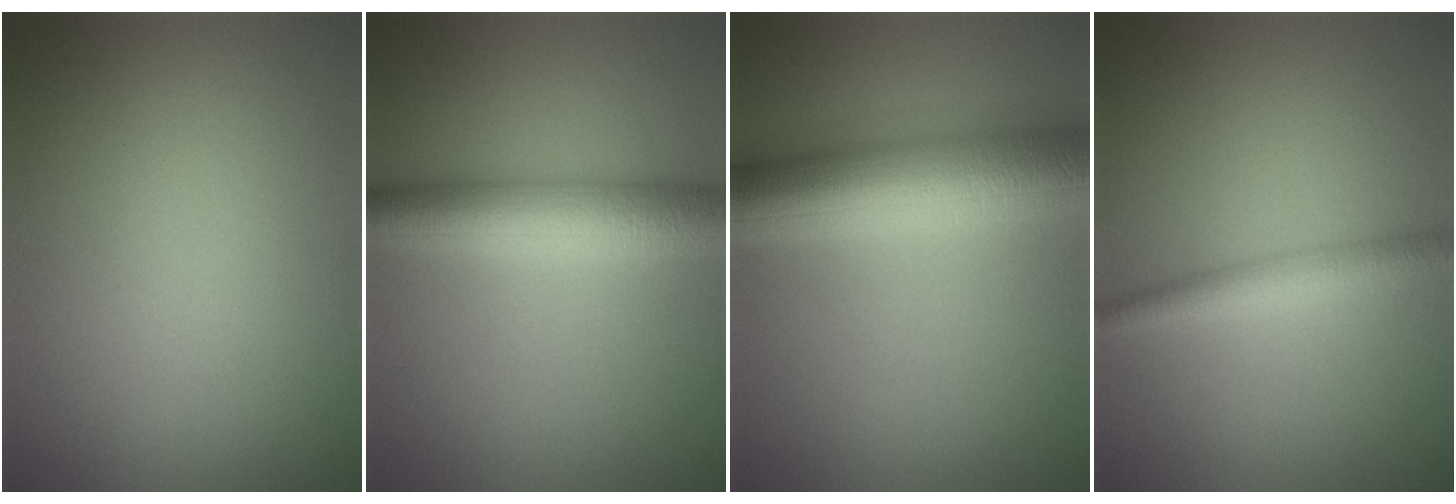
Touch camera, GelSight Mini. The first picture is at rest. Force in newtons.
{"total": 6.3, "press": 6.3, "slide": 0.1}
{"total": 9.8, "press": 9.8, "slide": 0.1}
{"total": 2.8, "press": 2.8, "slide": 0.0}